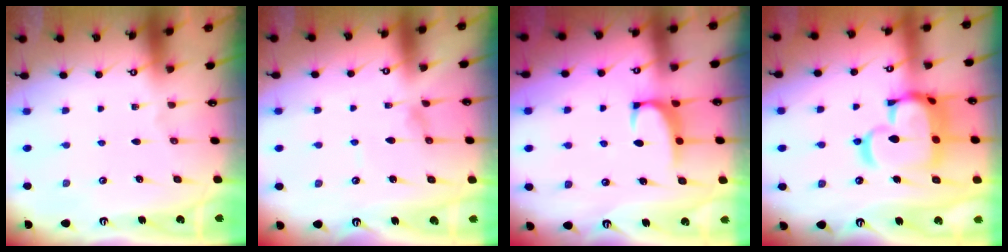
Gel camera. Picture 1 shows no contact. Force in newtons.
{"total": 1.4, "press": 1.4, "slide": 0.2}
{"total": 1.5, "press": 1.2, "slide": 1.0}
{"total": 17.7, "press": 17.6, "slide": 1.9}